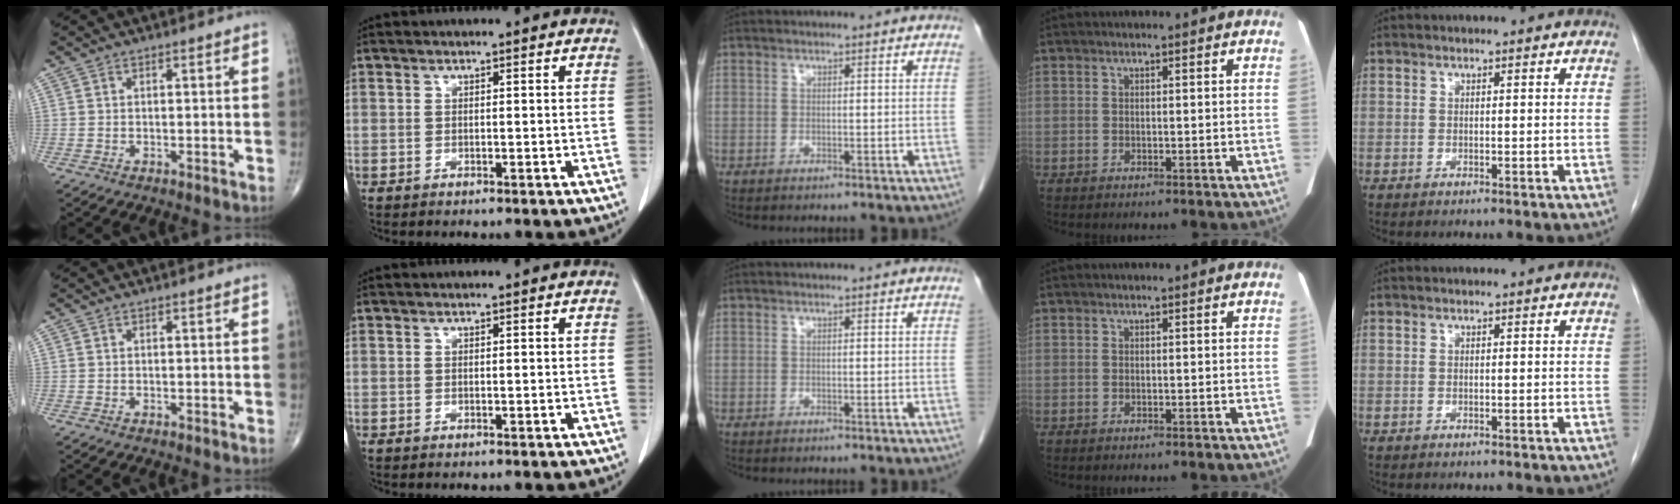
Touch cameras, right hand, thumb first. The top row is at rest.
{}